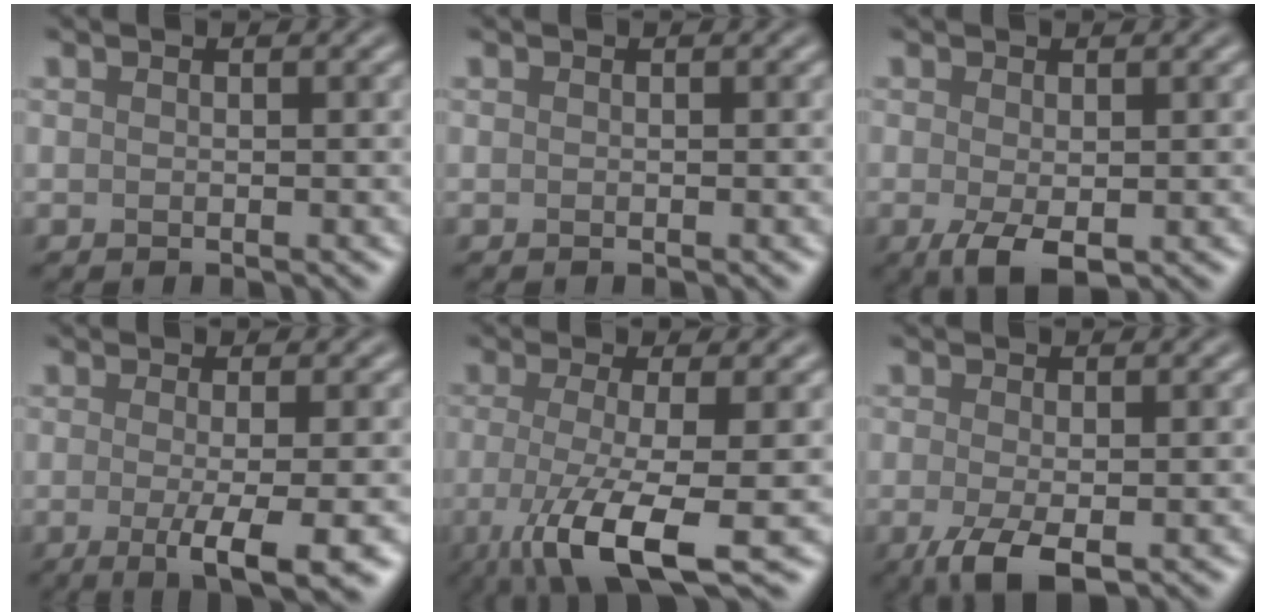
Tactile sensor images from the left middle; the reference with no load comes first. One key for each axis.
{"total": 0.0}
{"total": 2.3, "fx": -1.2, "fy": 0.6, "fz": 1.9, "tx": -0.049, "ty": -0.003, "tz": -0.008}
{"total": 5.3, "fx": -2.1, "fy": 0.7, "fz": 4.8, "tx": -0.077, "ty": -0.007, "tz": -0.024}
{"total": 7.8, "fx": -3.2, "fy": 1.5, "fz": 6.9, "tx": -0.123, "ty": -0.012, "tz": -0.052}
{"total": 3.2, "fx": -1.9, "fy": 0.6, "fz": 2.5, "tx": -0.063, "ty": -0.004, "tz": -0.023}